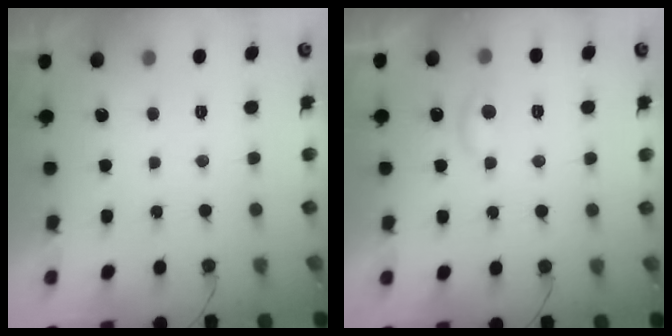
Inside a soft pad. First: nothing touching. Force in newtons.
{"total": 5.2, "press": 5.2, "slide": 0.7}